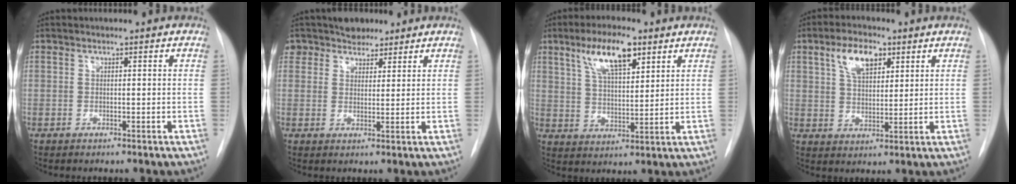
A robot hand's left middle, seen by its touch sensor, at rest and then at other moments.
{"total": 5.1, "force": [3.9, 3.3, 0.6], "torque": [-0.004, 0.008, 0.068]}
{"total": 9.6, "force": [5.5, 2.7, 7.4], "torque": [-0.141, 0.009, 0.102]}
{"total": 7.0, "force": [3.6, 3.4, 5.0], "torque": [-0.097, 0.013, 0.067]}